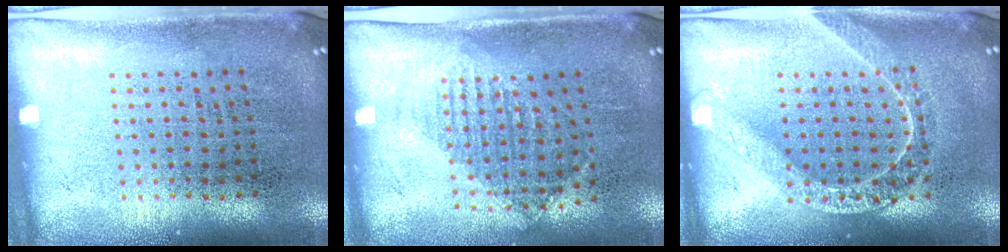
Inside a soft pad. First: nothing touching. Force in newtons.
{"total": 1.2, "press": 1.1, "slide": 0.5}
{"total": 1.4, "press": 1.4, "slide": 0.2}